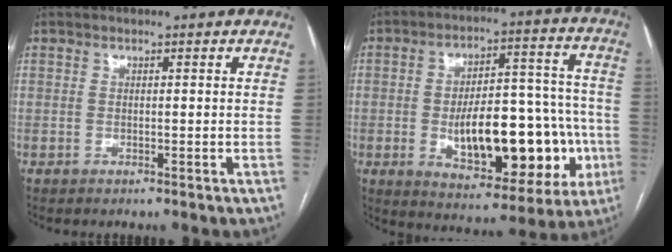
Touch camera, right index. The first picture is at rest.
{"total": 20.5, "force": [-4.6, 8.9, 17.9], "torque": [-0.233, 0.031, -0.044]}